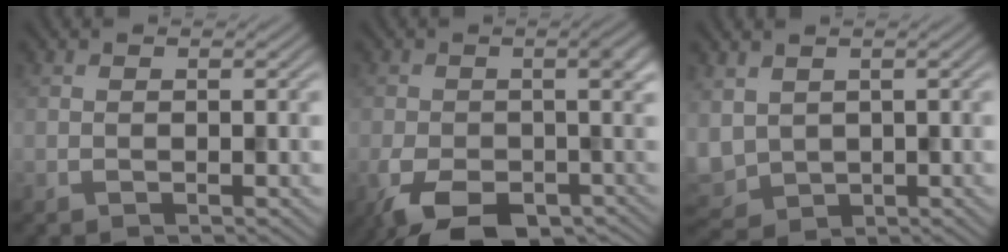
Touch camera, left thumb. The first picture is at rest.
{"total": 11.0, "force": [-5.0, 5.7, 8.0], "torque": [-0.124, -0.051, -0.065]}
{"total": 5.1, "force": [0.8, 3.9, 3.2], "torque": [-0.115, -0.012, 0.016]}